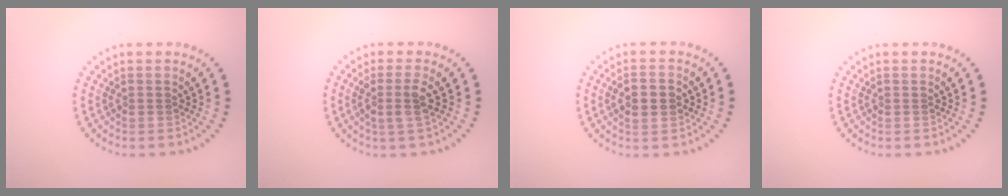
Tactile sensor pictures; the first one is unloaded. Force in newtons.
{"total": 2.2, "press": 1.8, "slide": 1.3}
{"total": 2.7, "press": 2.6, "slide": 0.3}
{"total": 0.0}